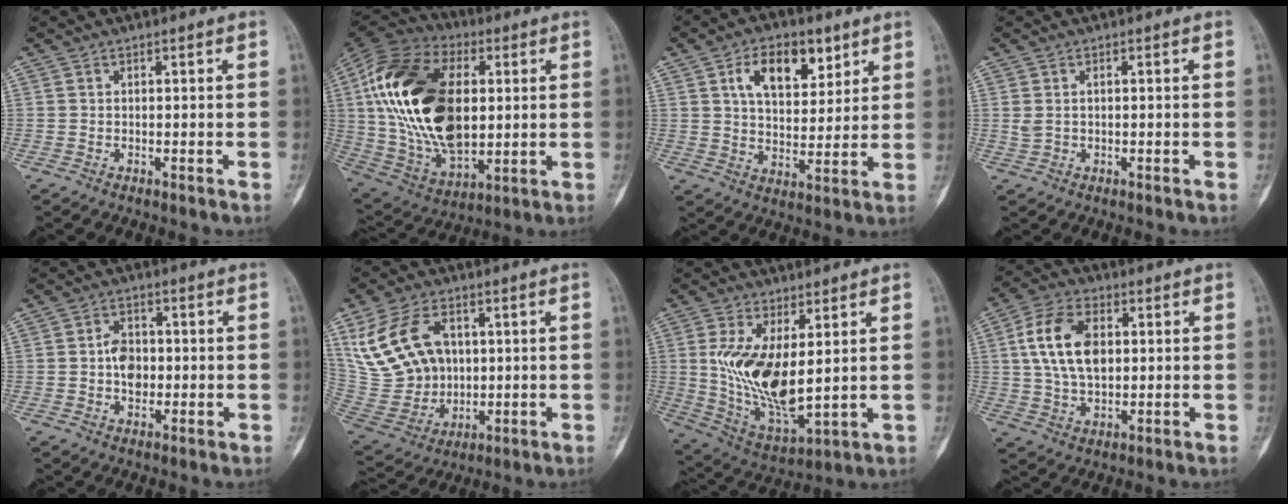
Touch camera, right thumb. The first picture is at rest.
{"total": 29.3, "force": [3.9, 17.6, 23.1], "torque": [-0.437, -0.011, 0.071]}
{"total": 12.2, "force": [5.7, 6.9, 8.3], "torque": [-0.098, -0.021, 0.096]}
{"total": 1.7, "force": [0.2, 1.1, 1.3], "torque": [-0.037, 0.011, 0.012]}
{"total": 5.7, "force": [-0.3, 4.2, 3.8], "torque": [-0.041, 0.013, -0.008]}
{"total": 16.4, "force": [4.6, 12.2, 9.9], "torque": [-0.167, -0.005, 0.103]}
{"total": 15.6, "force": [2.3, 7.1, 13.7], "torque": [-0.251, -0.024, 0.065]}
{"total": 12.7, "force": [2.2, 7.8, 9.8], "torque": [-0.170, 0.005, 0.039]}